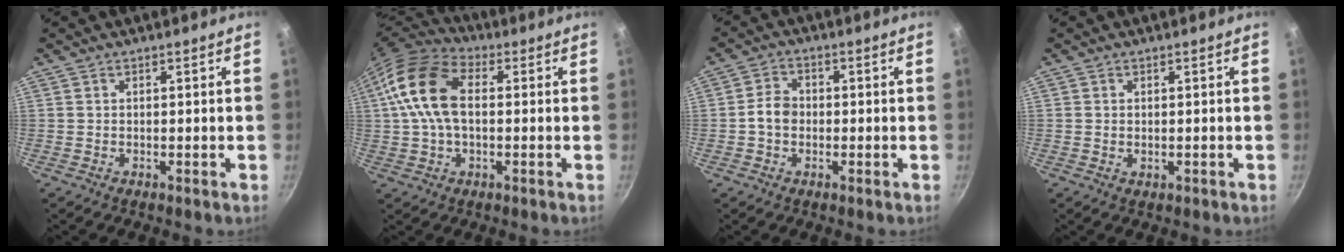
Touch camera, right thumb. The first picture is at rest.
{"total": 14.5, "force": [1.4, 8.9, 11.4], "torque": [-0.207, 0.025, 0.010]}
{"total": 4.4, "force": [-0.6, 3.5, 2.5], "torque": [-0.030, 0.019, -0.018]}
{"total": 0.9, "force": [0.0, 0.7, 0.6], "torque": [-0.009, 0.000, 0.000]}